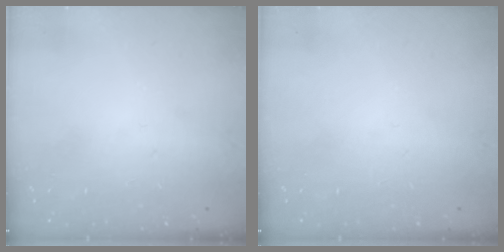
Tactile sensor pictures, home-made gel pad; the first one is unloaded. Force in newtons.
{"total": 0.0}